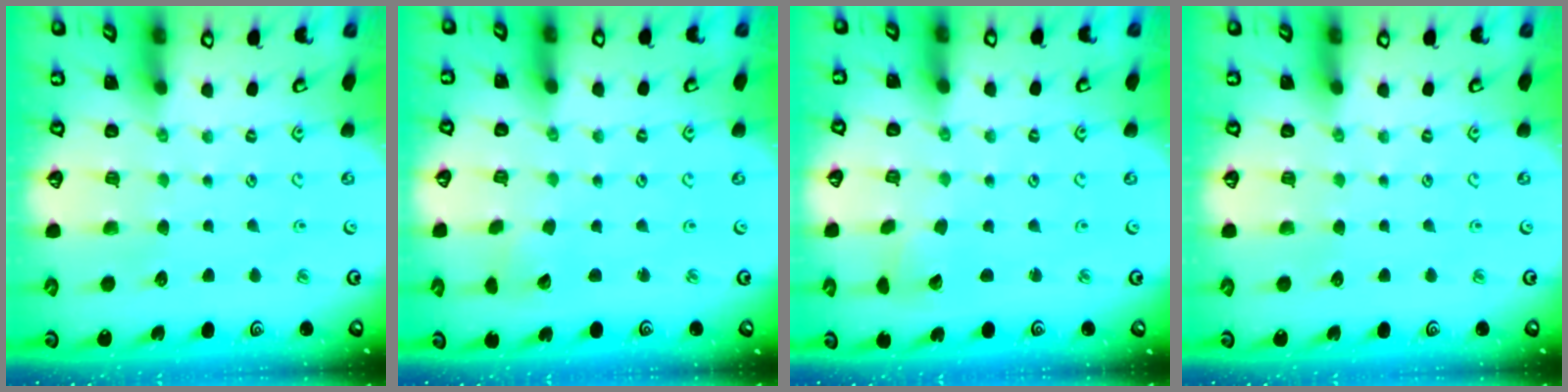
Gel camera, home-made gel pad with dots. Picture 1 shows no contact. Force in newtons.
{"total": 2.6, "press": 2.6, "slide": 0.3}
{"total": 3.5, "press": 3.5, "slide": 0.1}
{"total": 0.0}